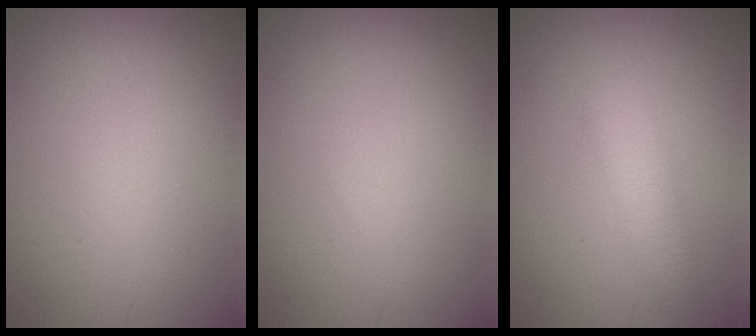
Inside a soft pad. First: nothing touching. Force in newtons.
{"total": 0.0}
{"total": 3.0, "press": 3.0, "slide": 0.2}